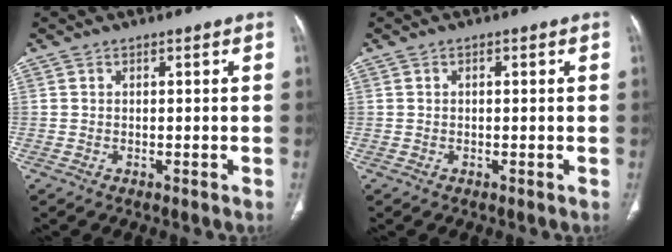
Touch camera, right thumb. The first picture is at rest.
{"total": 0.6, "force": [0.1, 0.2, 0.6], "torque": [-0.013, 0.004, 0.002]}